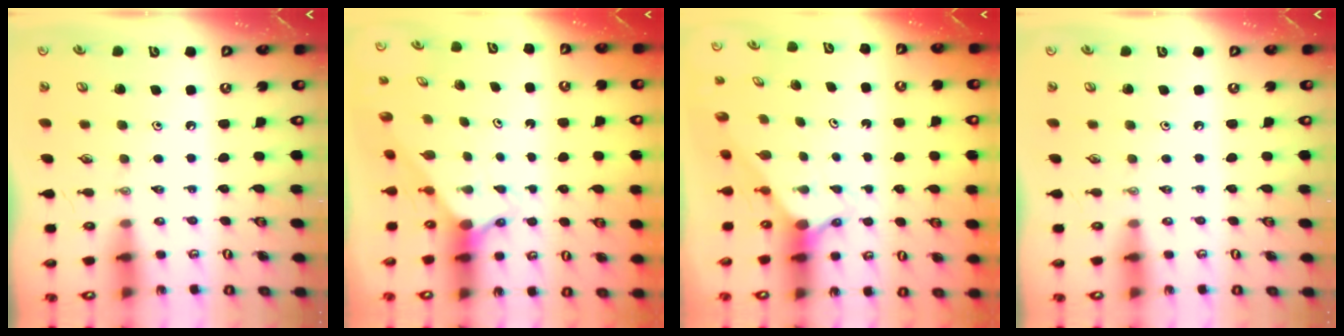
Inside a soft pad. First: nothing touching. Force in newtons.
{"total": 2.1, "press": 2.1, "slide": 0.2}
{"total": 2.1, "press": 2.1, "slide": 0.2}
{"total": 0.0}